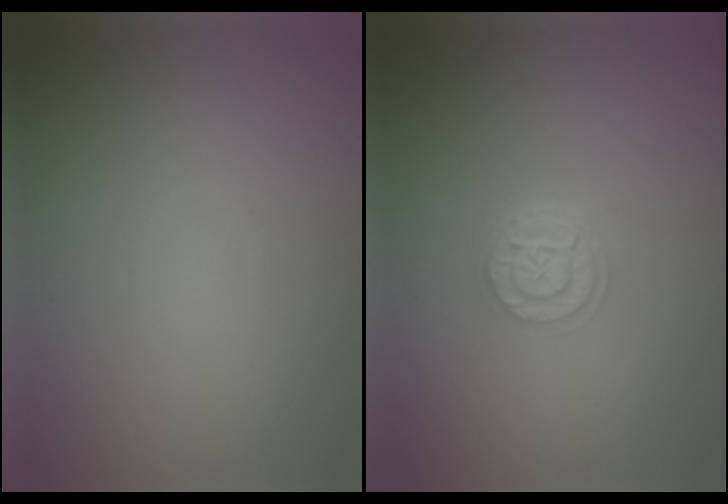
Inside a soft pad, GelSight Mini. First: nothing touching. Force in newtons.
{"total": 2.8, "press": 2.1, "slide": 1.8}